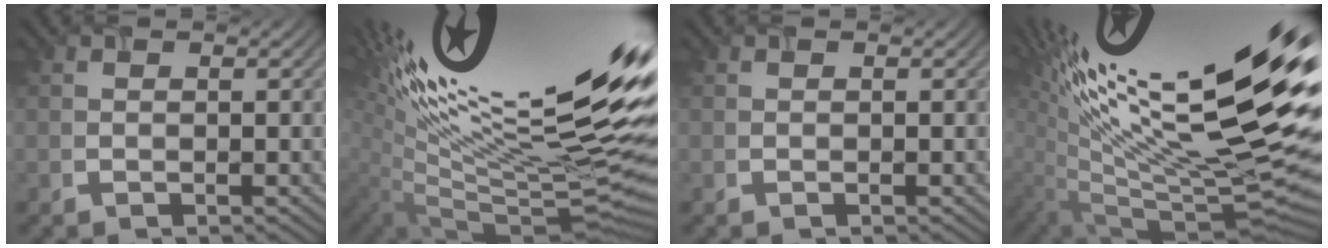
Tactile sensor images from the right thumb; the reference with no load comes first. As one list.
[{"total": 20.0, "force": [7.2, 4.2, 18.1], "torque": [-0.236, 0.041, 0.117]}, {"total": 0.0}, {"total": 18.2, "force": [6.6, 4.2, 16.4], "torque": [-0.207, 0.022, 0.108]}]